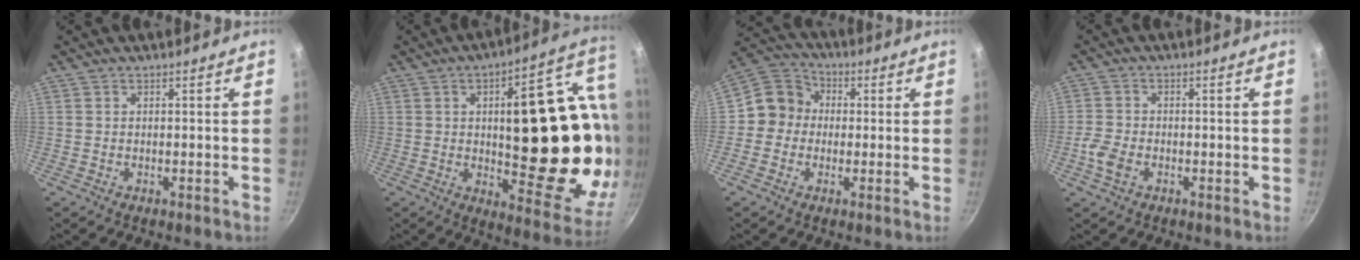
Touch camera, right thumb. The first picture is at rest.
{"total": 30.5, "force": [0.5, 12.9, 27.6], "torque": [-0.328, 0.002, 0.019]}
{"total": 8.1, "force": [-0.3, 7.7, 2.7], "torque": [-0.008, 0.022, -0.029]}
{"total": 4.1, "force": [-1.7, 2.7, 2.7], "torque": [-0.057, 0.008, -0.036]}